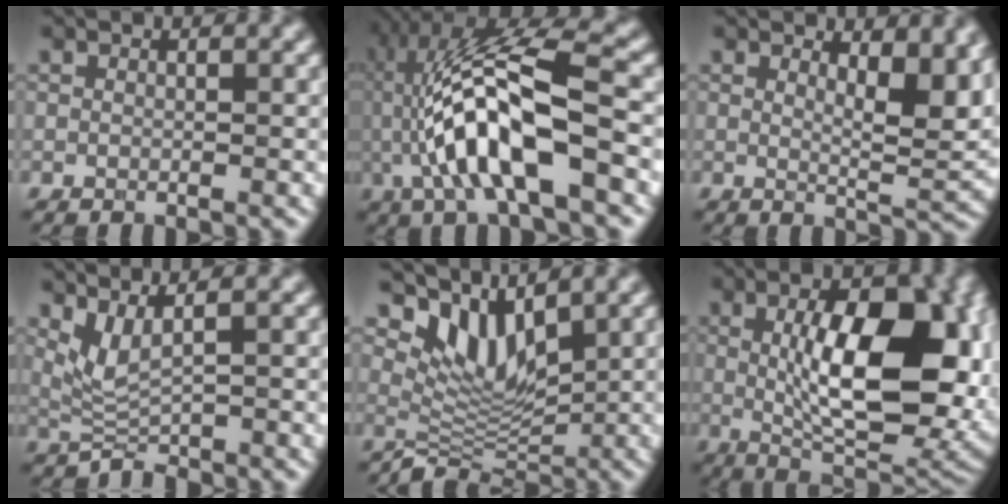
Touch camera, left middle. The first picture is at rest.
{"total": 10.8, "force": [-1.4, 3.0, 10.3], "torque": [-0.196, 0.027, -0.027]}
{"total": 6.2, "force": [2.4, 2.2, 5.3], "torque": [-0.062, -0.007, 0.043]}
{"total": 2.0, "force": [0.6, 0.4, 1.9], "torque": [-0.046, -0.009, 0.023]}
{"total": 3.2, "force": [2.0, 1.5, 2.0], "torque": [-0.044, -0.009, 0.046]}
{"total": 12.8, "force": [0.8, 5.7, 11.4], "torque": [-0.154, -0.002, 0.021]}